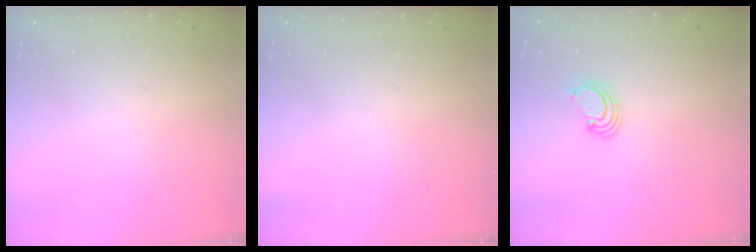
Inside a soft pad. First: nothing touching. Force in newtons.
{"total": 0.0}
{"total": 2.5, "press": 2.5, "slide": 0.3}